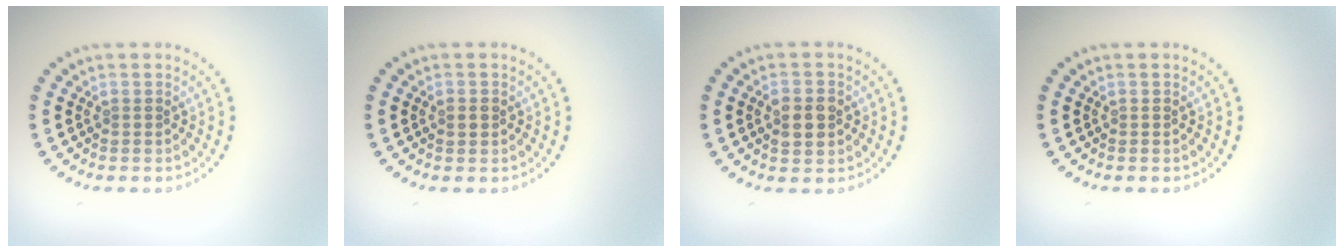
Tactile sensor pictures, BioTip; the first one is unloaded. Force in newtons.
{"total": 1.1, "press": 1.1, "slide": 0.1}
{"total": 3.0, "press": 3.0, "slide": 0.2}
{"total": 0.0}